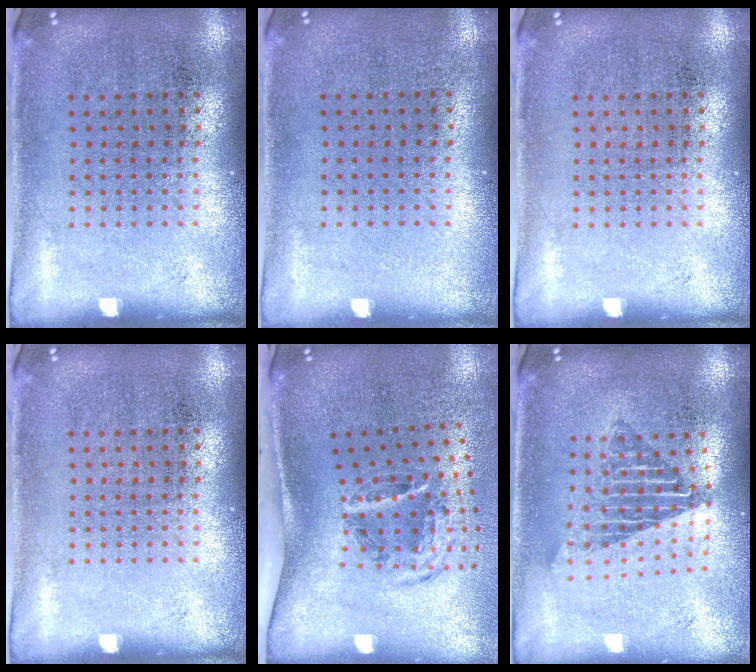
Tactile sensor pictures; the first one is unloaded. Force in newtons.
{"total": 0.0}
{"total": 0.0}
{"total": 0.0}
{"total": 2.0, "press": 1.3, "slide": 1.5}
{"total": 1.6, "press": 1.3, "slide": 0.9}